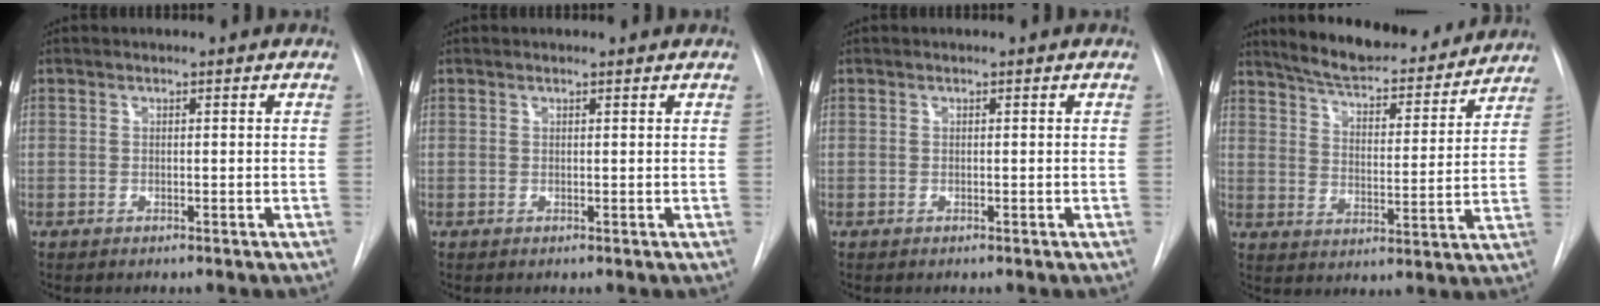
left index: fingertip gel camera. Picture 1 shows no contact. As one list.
[{"total": 1.2, "force": [1.2, 0.0, 0.1], "torque": [-0.010, 0.007, 0.016]}, {"total": 0.0}, {"total": 19.4, "force": [17.5, 4.0, 7.2], "torque": [-0.103, -0.009, 0.244]}]